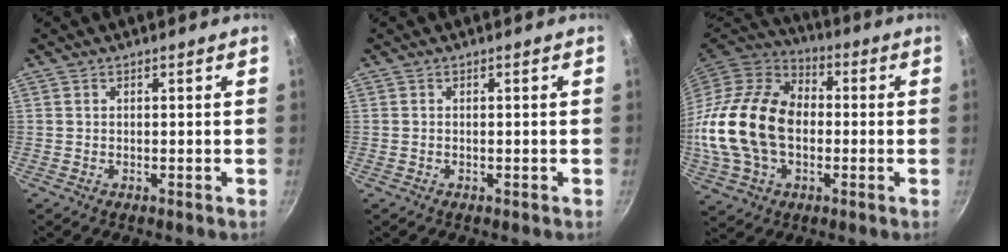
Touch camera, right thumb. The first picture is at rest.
{"total": 0.0}
{"total": 23.0, "force": [-1.5, 15.8, 16.7], "torque": [-0.311, 0.034, -0.030]}